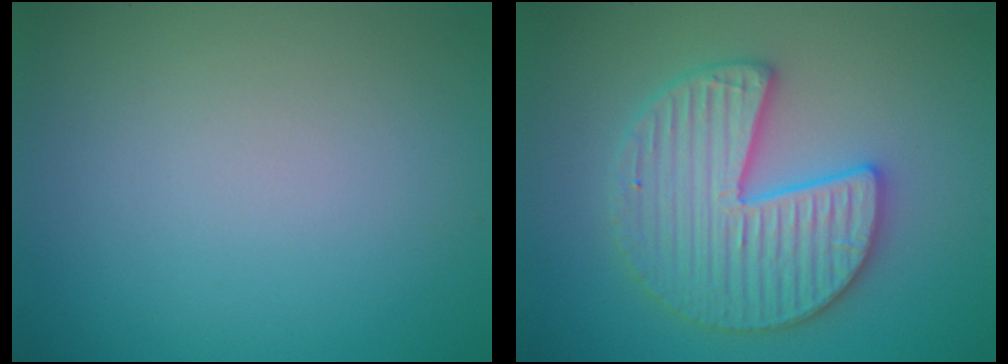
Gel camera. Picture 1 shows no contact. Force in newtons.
{"total": 6.1, "press": 6.0, "slide": 1.0}